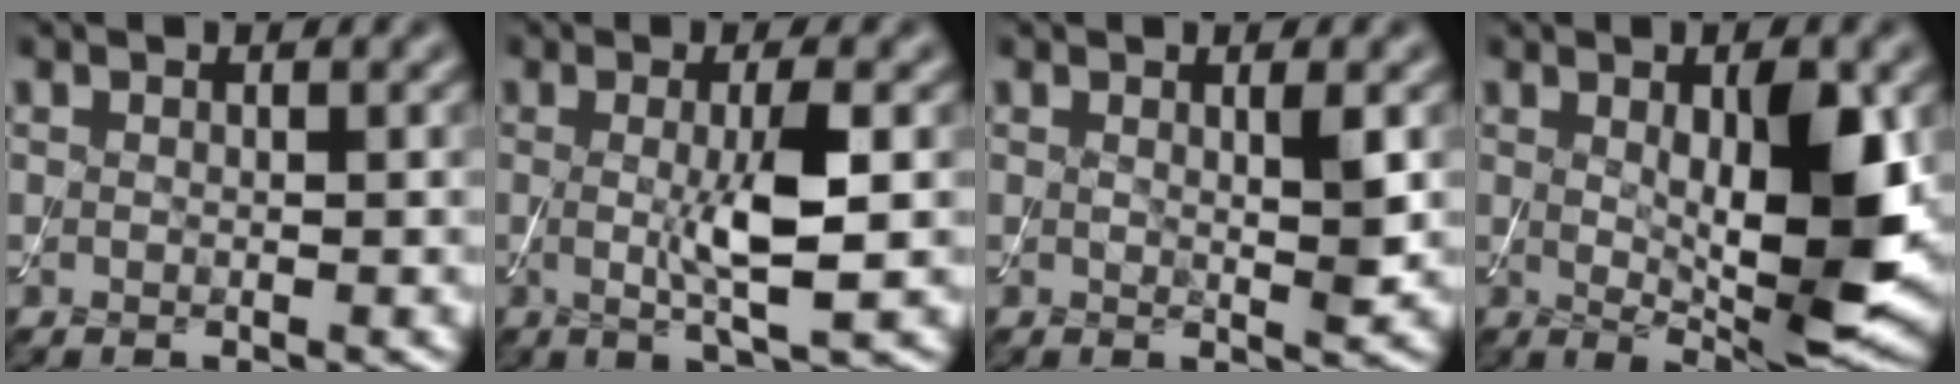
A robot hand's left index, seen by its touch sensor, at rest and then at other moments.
{"total": 4.7, "force": [0.0, 0.7, 4.6], "torque": [-0.085, -0.009, 0.003]}
{"total": 1.7, "force": [0.5, 0.2, 1.6], "torque": [-0.024, -0.007, 0.007]}
{"total": 8.1, "force": [0.7, 2.2, 7.8], "torque": [-0.120, -0.013, 0.018]}